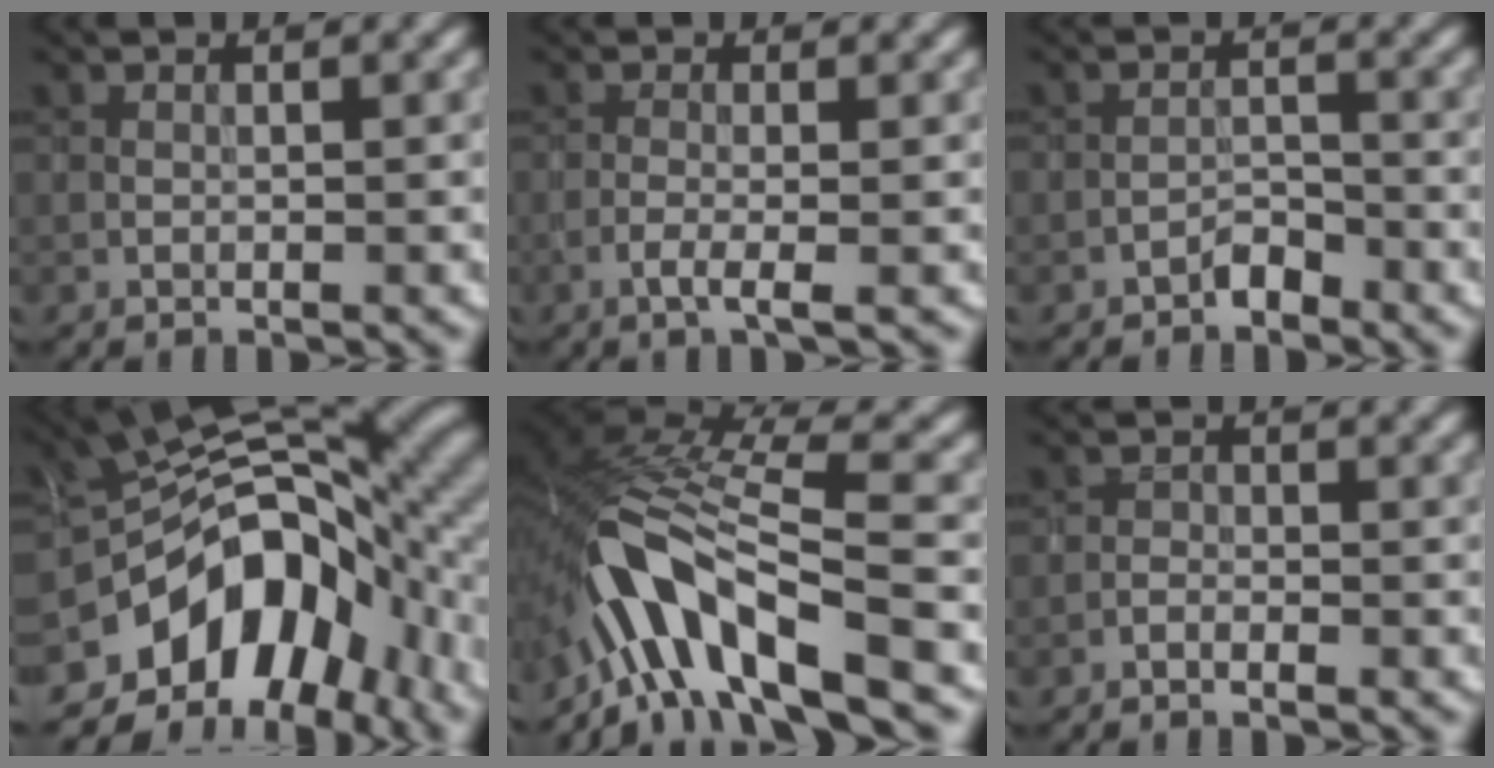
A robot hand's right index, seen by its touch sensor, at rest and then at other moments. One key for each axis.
{"total": 2.0, "fx": -0.8, "fy": 0.4, "fz": 1.8, "tx": -0.033, "ty": 0.003, "tz": -0.022}
{"total": 1.5, "fx": -1.3, "fy": 0.6, "fz": 0.5, "tx": -0.003, "ty": 0.008, "tz": -0.026}
{"total": 13.6, "fx": -5.1, "fy": 8.4, "fz": 9.4, "tx": -0.130, "ty": 0.004, "tz": -0.095}
{"total": 10.8, "fx": -6.2, "fy": 3.4, "fz": 8.2, "tx": -0.148, "ty": 0.010, "tz": -0.119}
{"total": 1.0, "fx": -0.8, "fy": 0.3, "fz": 0.5, "tx": -0.007, "ty": 0.005, "tz": -0.019}